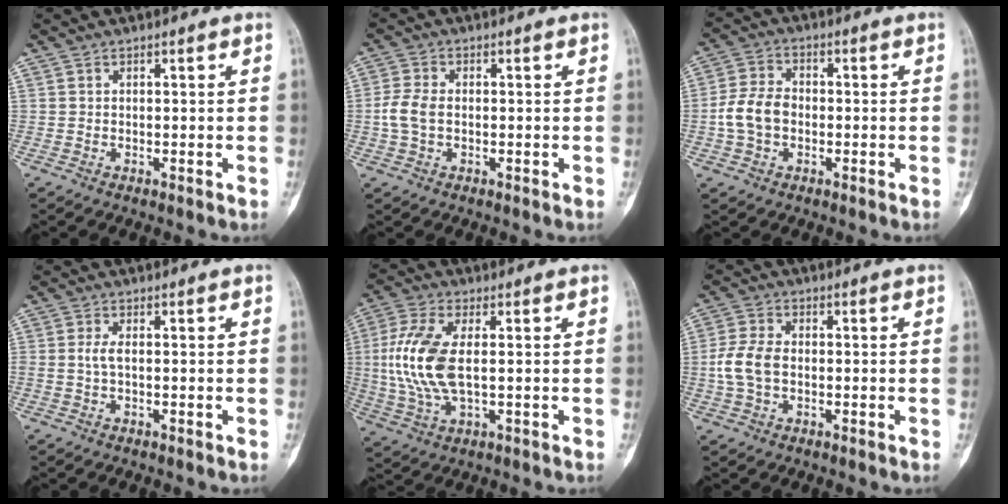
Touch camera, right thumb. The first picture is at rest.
{"total": 4.6, "force": [-0.4, 2.9, 3.6], "torque": [-0.088, 0.007, -0.011]}
{"total": 7.3, "force": [-1.0, 5.3, 4.9], "torque": [-0.094, 0.021, -0.026]}
{"total": 1.9, "force": [-0.1, 0.7, 1.7], "torque": [-0.043, 0.000, -0.003]}
{"total": 12.4, "force": [0.5, 5.7, 11.0], "torque": [-0.253, 0.000, 0.011]}
{"total": 6.6, "force": [-0.6, 4.3, 5.0], "torque": [-0.113, 0.012, -0.015]}